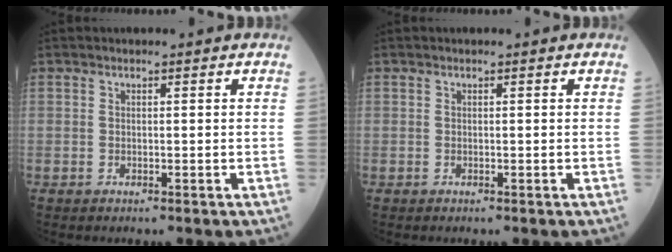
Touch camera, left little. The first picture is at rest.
{"total": 0.0}